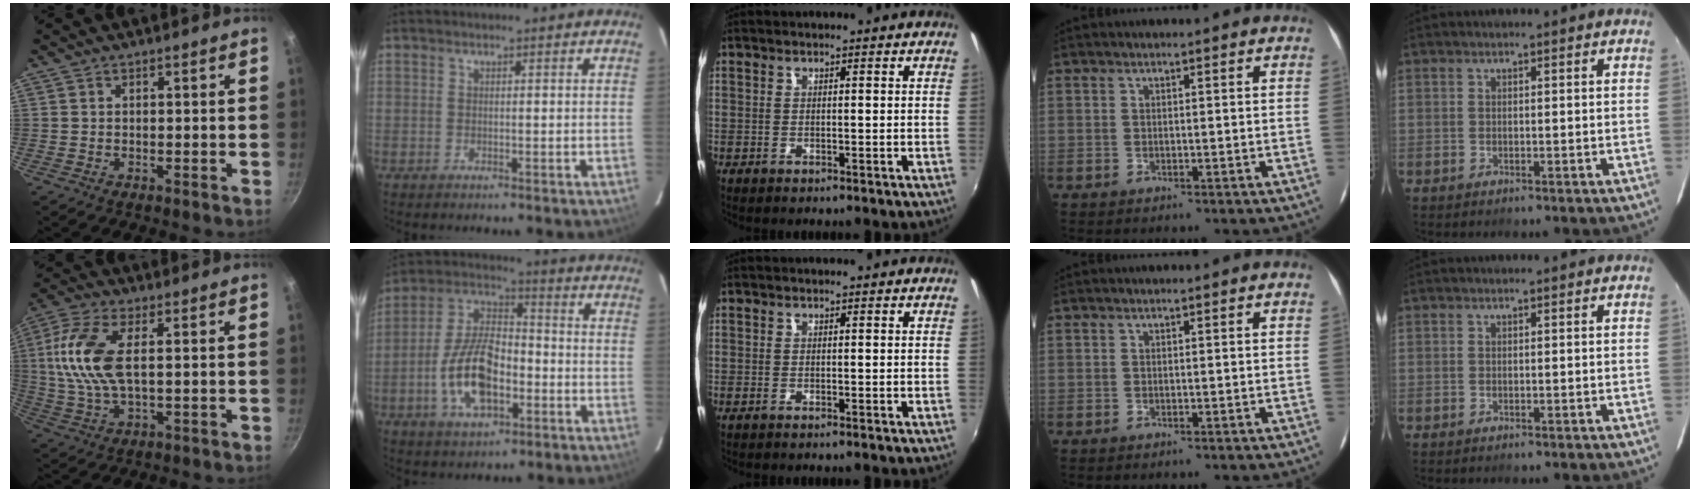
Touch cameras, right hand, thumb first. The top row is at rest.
{"thumb": {"total": 12.7, "force": [1.8, 5.8, 11.2], "torque": [-0.240, 0.009, 0.026]}, "index": {"total": 14.4, "force": [-4.5, 7.3, 11.5], "torque": [-0.234, 0.012, -0.079]}}